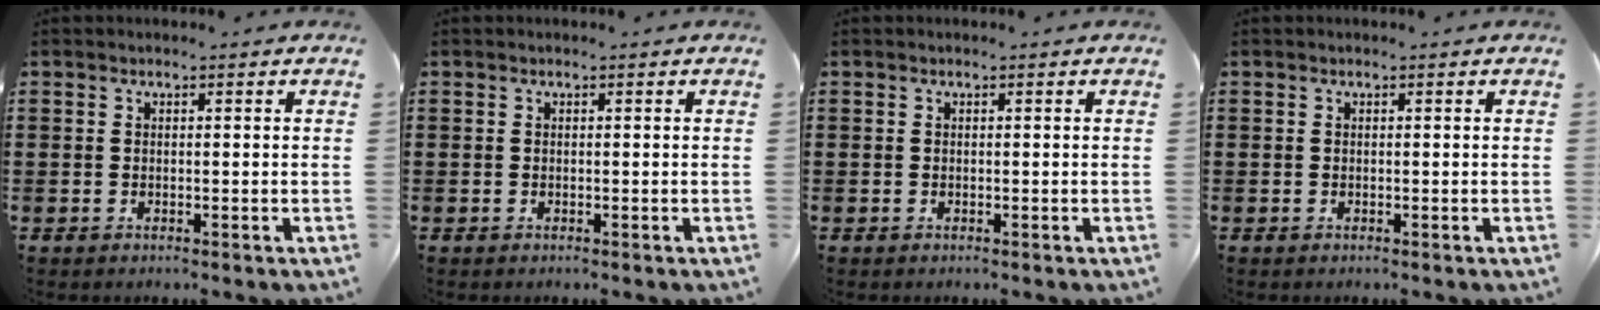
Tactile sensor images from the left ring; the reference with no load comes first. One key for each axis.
{"total": 0.0}
{"total": 0.0}
{"total": 0.0}